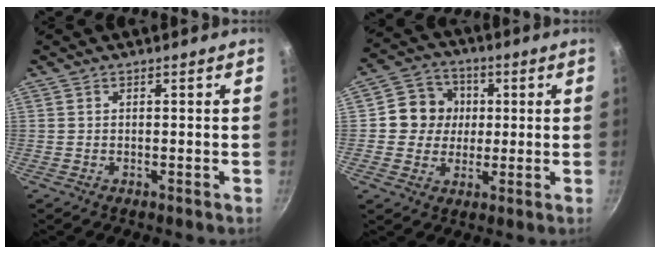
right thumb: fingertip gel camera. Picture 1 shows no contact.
{"total": 9.6, "force": [0.7, 9.0, 3.4], "torque": [-0.013, 0.011, 0.004]}